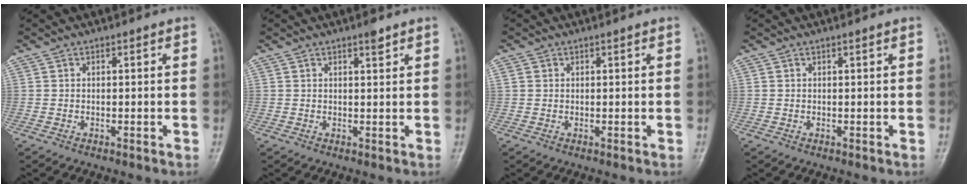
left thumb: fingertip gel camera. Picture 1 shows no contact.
{"total": 1.6, "force": [1.2, 0.3, 1.0], "torque": [-0.011, -0.007, 0.019]}
{"total": 0.9, "force": [0.5, 0.4, 0.7], "torque": [-0.018, 0.009, 0.013]}
{"total": 0.0}